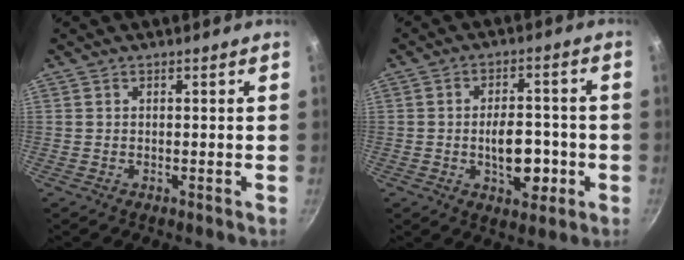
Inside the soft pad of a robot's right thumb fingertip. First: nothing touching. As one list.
[{"total": 9.6, "force": [-2.3, 5.5, 7.6], "torque": [-0.080, 0.012, -0.031]}]